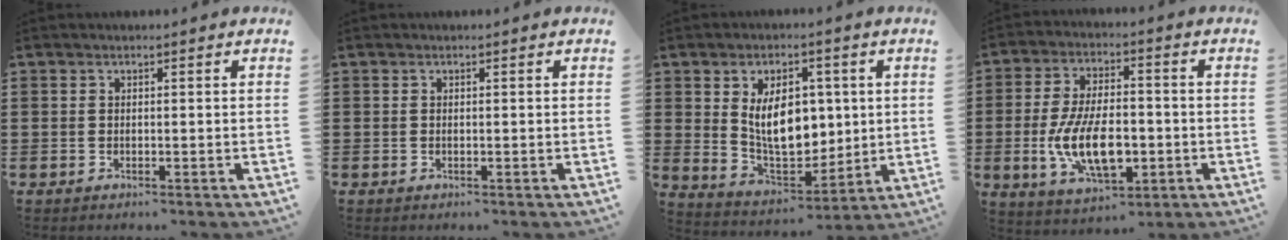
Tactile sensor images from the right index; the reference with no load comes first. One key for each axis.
{"total": 0.0}
{"total": 10.7, "fx": 2.2, "fy": 6.5, "fz": 8.2, "tx": -0.144, "ty": 0.004, "tz": 0.038}
{"total": 11.1, "fx": -2.5, "fy": 5.5, "fz": 9.3, "tx": -0.195, "ty": -0.008, "tz": -0.047}